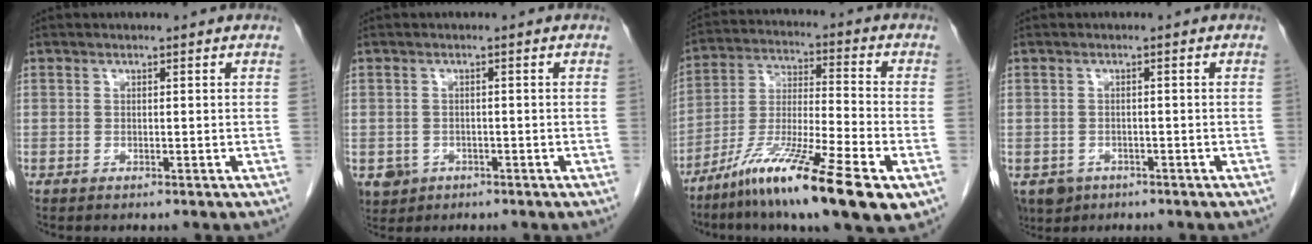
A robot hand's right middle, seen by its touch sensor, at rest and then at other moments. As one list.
[{"total": 4.4, "force": [-2.1, 3.7, 1.0], "torque": [-0.021, 0.001, -0.028]}, {"total": 17.7, "force": [-10.0, 1.4, 14.5], "torque": [-0.260, -0.034, -0.176]}, {"total": 4.3, "force": [-2.6, 3.2, 1.0], "torque": [-0.018, 0.000, -0.038]}]